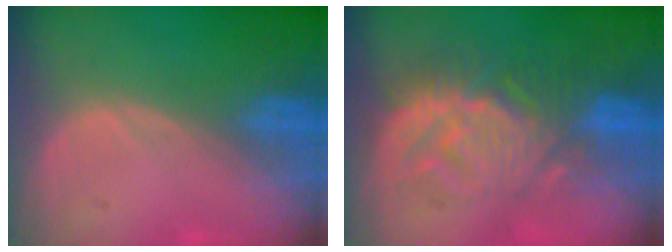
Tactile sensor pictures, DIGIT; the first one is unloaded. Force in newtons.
{"total": 9.4, "press": 9.3, "slide": 1.4}